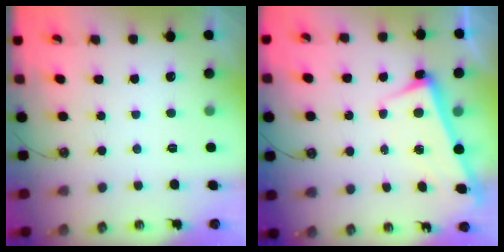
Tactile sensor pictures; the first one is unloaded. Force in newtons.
{"total": 2.4, "press": 2.3, "slide": 0.7}